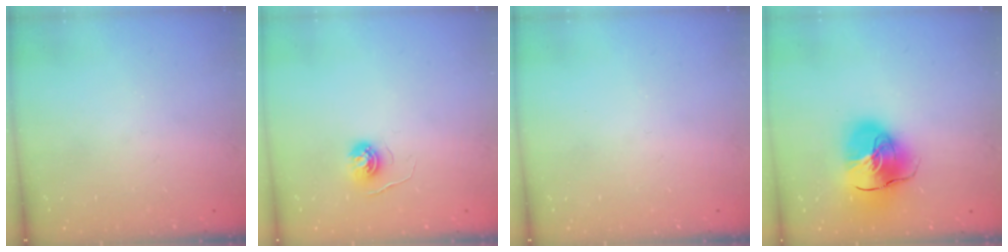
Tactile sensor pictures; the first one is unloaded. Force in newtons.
{"total": 5.0, "press": 5.0, "slide": 0.4}
{"total": 0.0}
{"total": 16.2, "press": 16.0, "slide": 2.3}